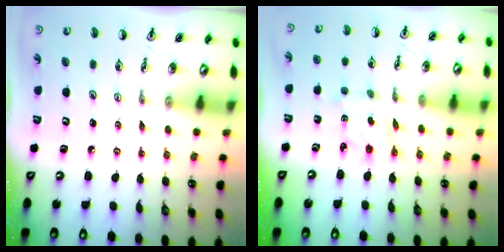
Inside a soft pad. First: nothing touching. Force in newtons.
{"total": 2.2, "press": 2.0, "slide": 0.8}